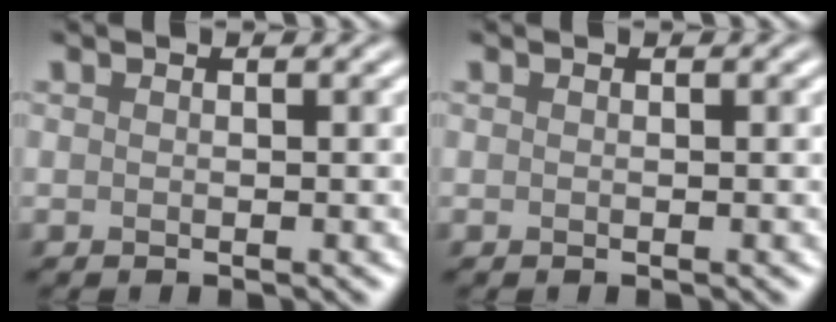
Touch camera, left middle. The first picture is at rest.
{"total": 0.0}